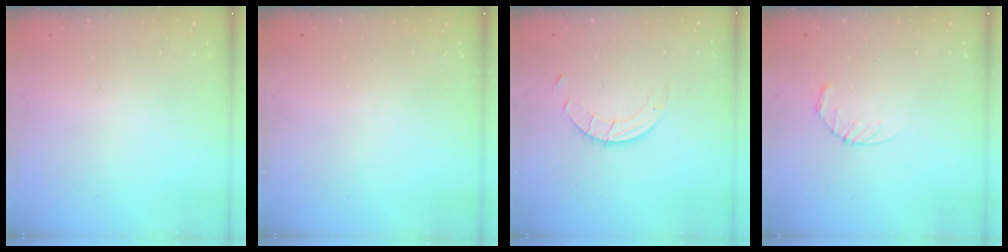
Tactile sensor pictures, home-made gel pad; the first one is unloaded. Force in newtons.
{"total": 0.0}
{"total": 2.5, "press": 2.5, "slide": 0.2}
{"total": 3.2, "press": 3.2, "slide": 0.5}